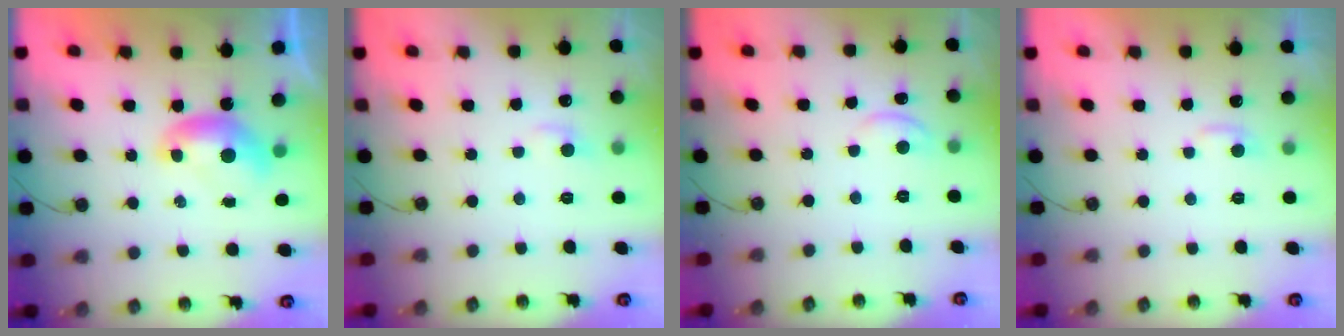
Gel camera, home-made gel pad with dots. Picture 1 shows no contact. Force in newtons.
{"total": 1.5, "press": 1.4, "slide": 0.6}
{"total": 1.2, "press": 1.0, "slide": 0.6}
{"total": 2.8, "press": 2.8, "slide": 0.4}